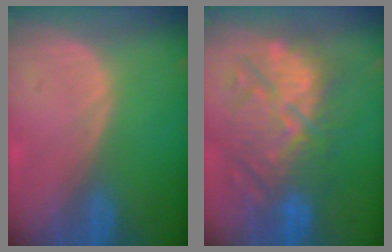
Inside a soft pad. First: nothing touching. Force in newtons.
{"total": 11.5, "press": 11.3, "slide": 2.5}